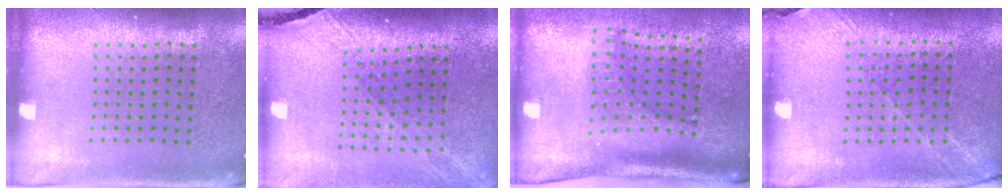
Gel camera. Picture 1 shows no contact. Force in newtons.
{"total": 1.4, "press": 1.4, "slide": 0.1}
{"total": 1.6, "press": 1.3, "slide": 0.9}
{"total": 1.3, "press": 1.2, "slide": 0.5}